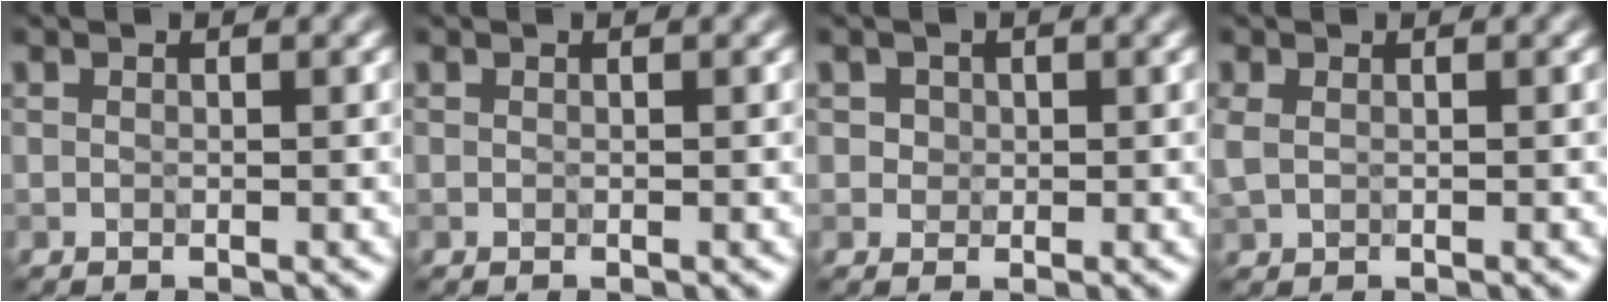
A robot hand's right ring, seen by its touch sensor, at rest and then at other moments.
{"total": 0.0}
{"total": 1.4, "force": [0.5, 1.2, 0.4], "torque": [-0.005, -0.002, 0.017]}
{"total": 1.4, "force": [0.3, 1.0, 0.9], "torque": [-0.025, 0.001, 0.008]}